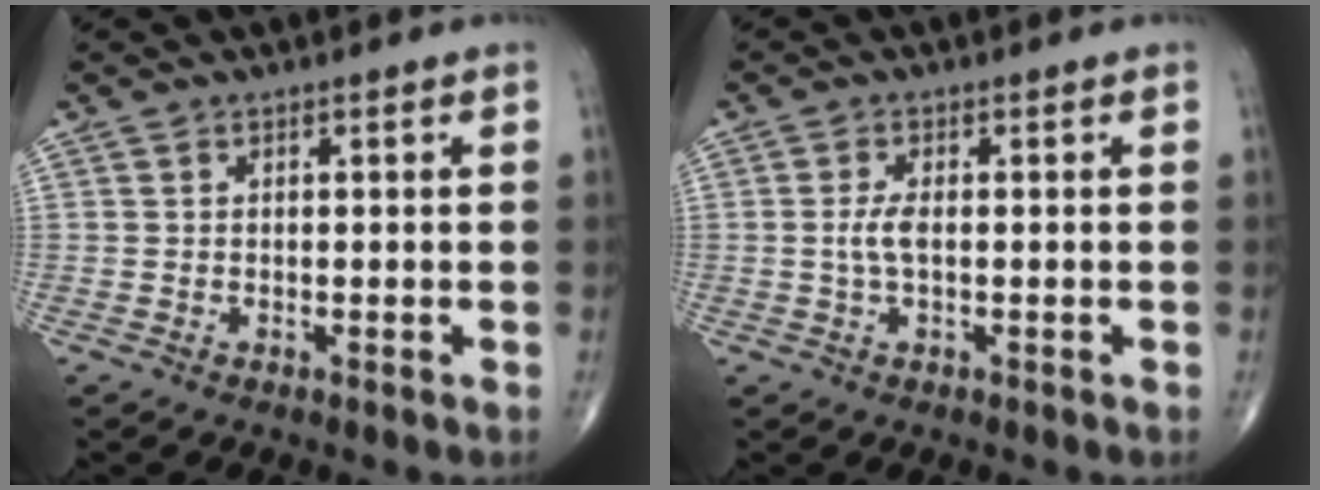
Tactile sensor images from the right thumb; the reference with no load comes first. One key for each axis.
{"total": 2.8, "fx": -0.1, "fy": 1.0, "fz": 2.6, "tx": -0.064, "ty": 0.000, "tz": -0.004}